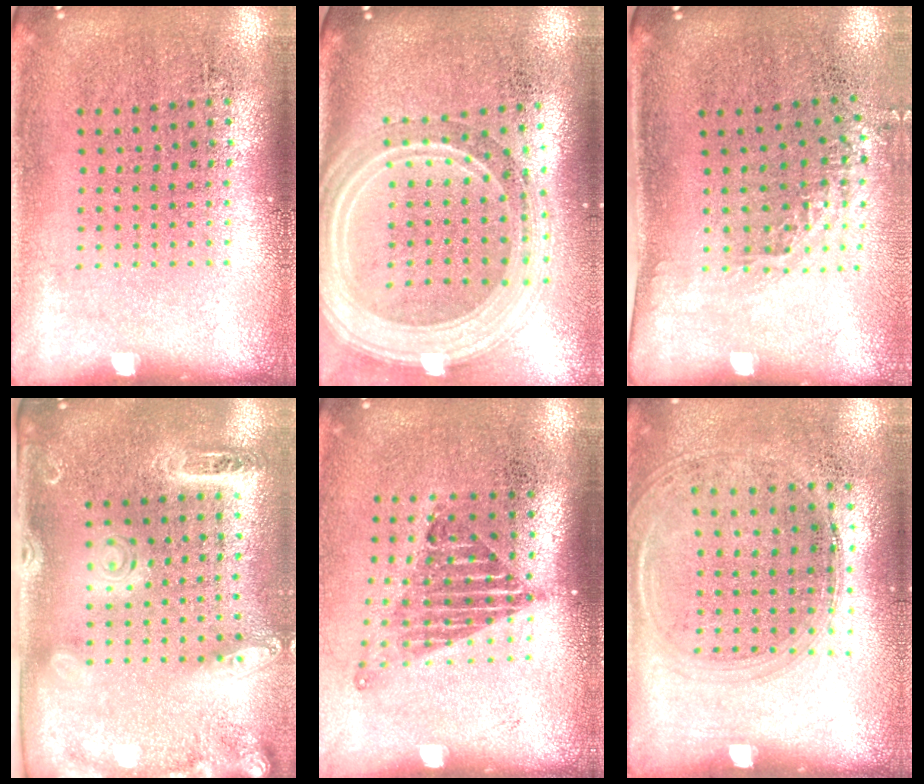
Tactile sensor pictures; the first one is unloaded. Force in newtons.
{"total": 2.9, "press": 2.4, "slide": 1.6}
{"total": 1.2, "press": 1.0, "slide": 0.8}
{"total": 2.6, "press": 2.0, "slide": 1.7}
{"total": 1.4, "press": 1.1, "slide": 0.9}
{"total": 1.4, "press": 1.2, "slide": 0.6}